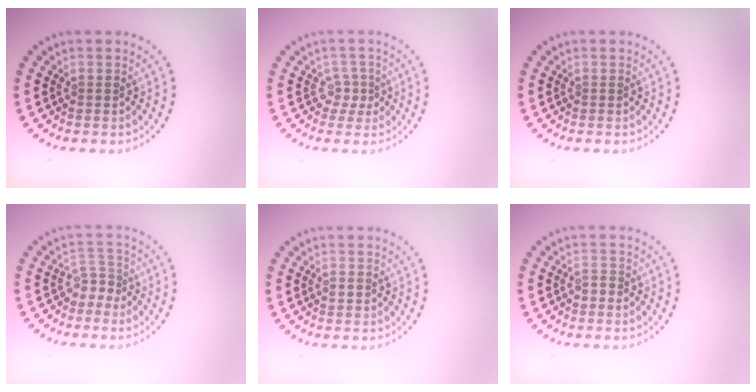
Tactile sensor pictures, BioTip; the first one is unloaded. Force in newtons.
{"total": 1.6, "press": 1.1, "slide": 1.3}
{"total": 0.0}
{"total": 2.0, "press": 1.3, "slide": 1.5}
{"total": 0.9, "press": 0.9, "slide": 0.1}
{"total": 0.8, "press": 0.8, "slide": 0.3}